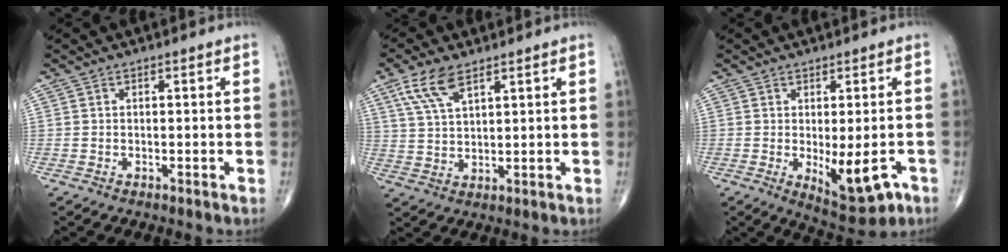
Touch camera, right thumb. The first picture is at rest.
{"total": 7.5, "force": [4.4, 3.0, 5.3], "torque": [-0.105, -0.009, 0.091]}
{"total": 9.3, "force": [-2.6, 3.6, 8.2], "torque": [-0.102, -0.012, -0.025]}